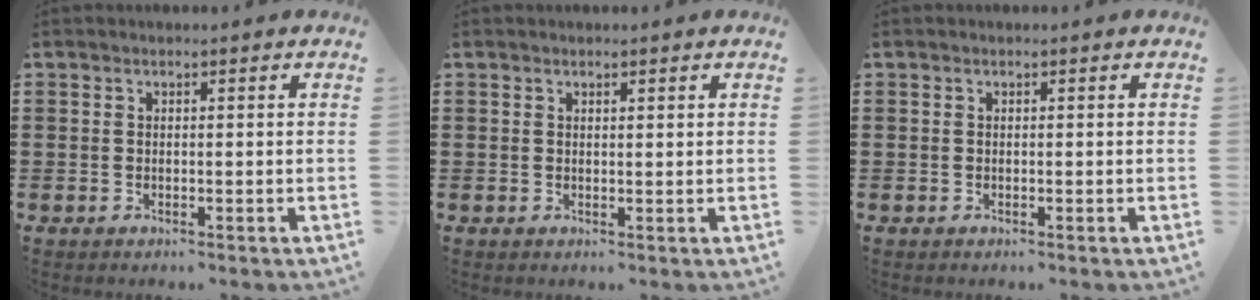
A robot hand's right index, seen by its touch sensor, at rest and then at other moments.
{"total": 0.7, "force": [0.5, 0.3, 0.3], "torque": [-0.007, 0.002, 0.009]}
{"total": 0.0}